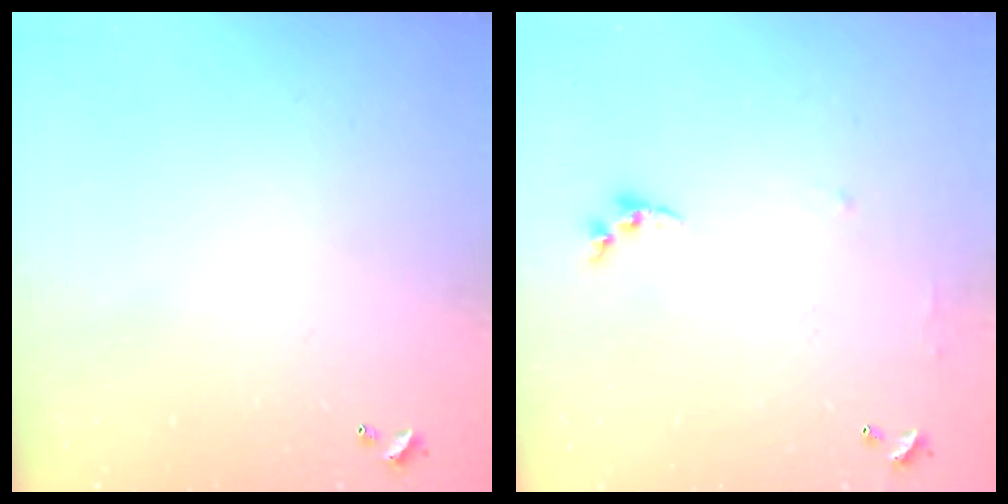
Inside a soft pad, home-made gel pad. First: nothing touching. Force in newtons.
{"total": 4.5, "press": 4.5, "slide": 0.5}